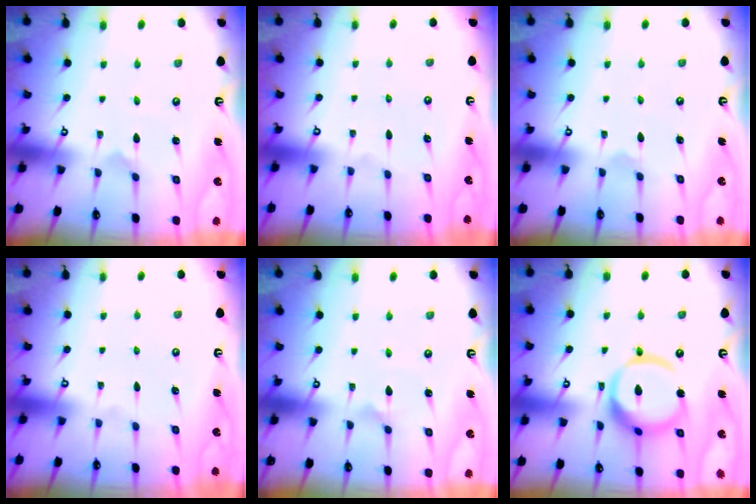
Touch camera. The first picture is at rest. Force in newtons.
{"total": 0.0}
{"total": 2.8, "press": 2.8, "slide": 0.3}
{"total": 0.0}
{"total": 1.8, "press": 1.8, "slide": 0.1}
{"total": 15.9, "press": 15.8, "slide": 1.7}